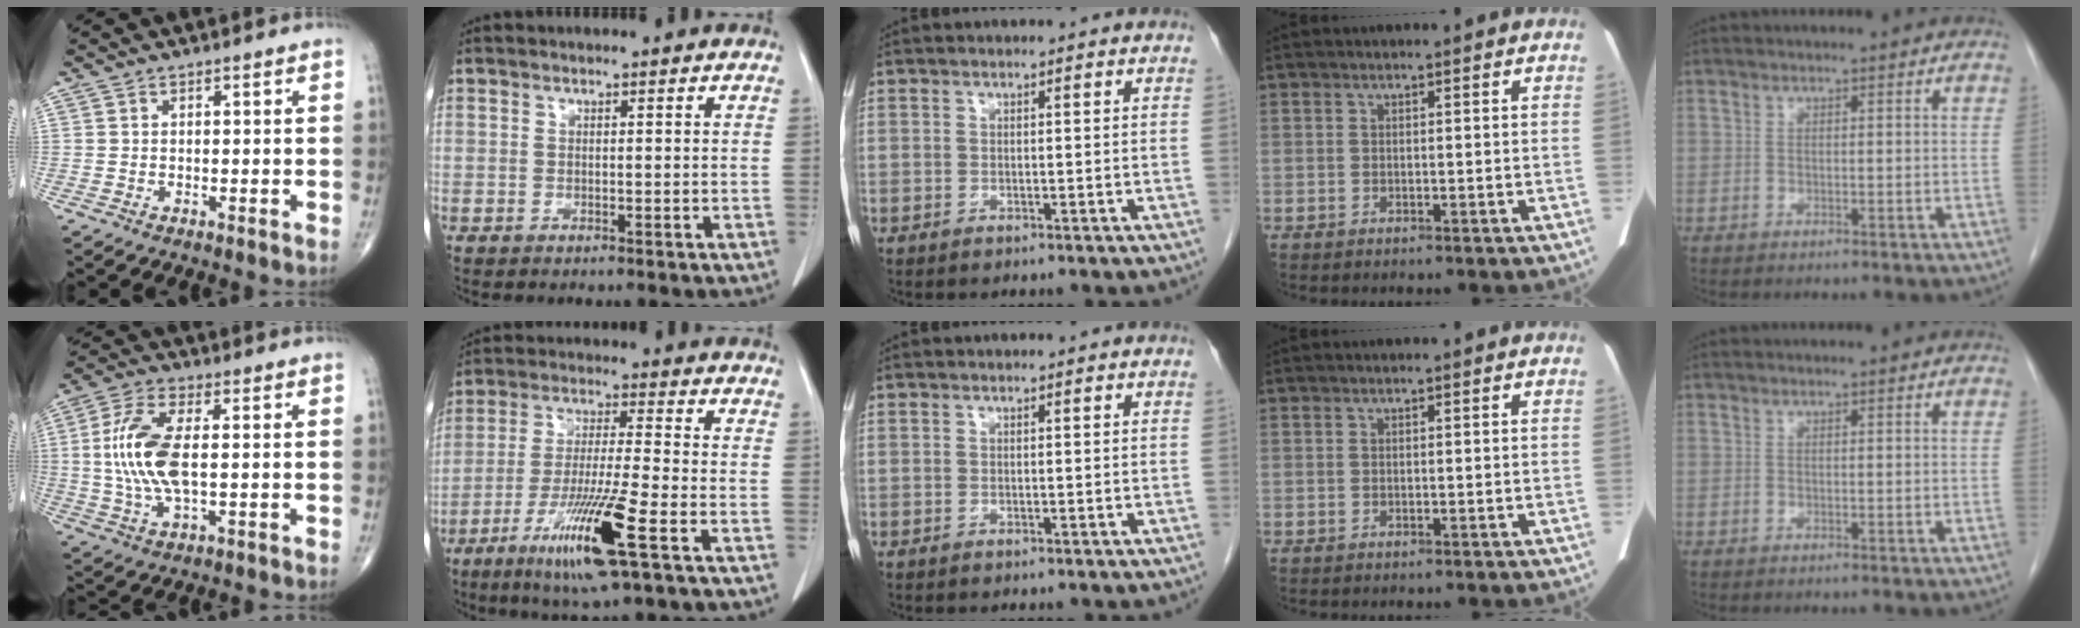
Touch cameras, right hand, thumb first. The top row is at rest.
{"thumb": {"total": 12.1, "force": [0.3, 5.1, 11.0], "torque": [-0.241, 0.004, 0.006]}, "index": {"total": 13.1, "force": [-6.2, -0.3, 11.6], "torque": [-0.227, -0.031, -0.115]}}